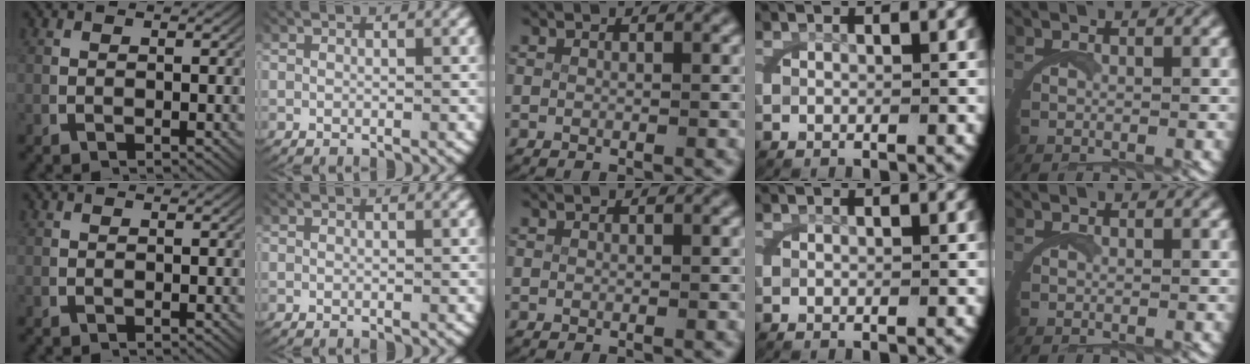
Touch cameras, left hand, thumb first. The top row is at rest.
{}